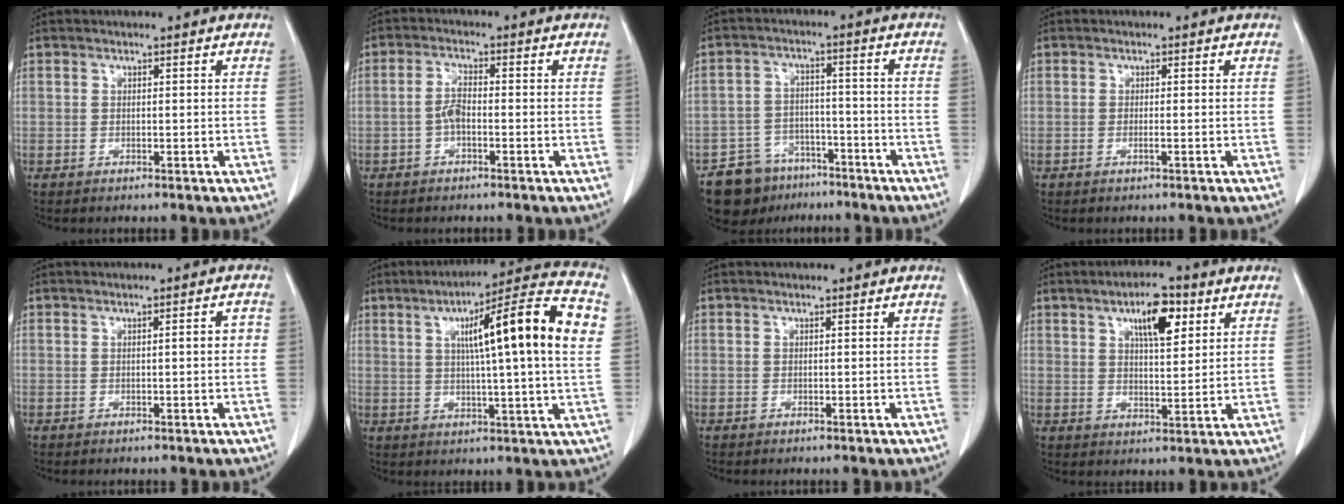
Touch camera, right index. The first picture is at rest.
{"total": 2.7, "force": [-0.7, 0.9, 2.5], "torque": [-0.050, 0.007, -0.012]}
{"total": 9.2, "force": [-7.0, 5.8, 1.5], "torque": [-0.027, 0.022, -0.110]}
{"total": 0.6, "force": [-0.1, -0.1, 0.6], "torque": [-0.011, 0.001, 0.002]}
{"total": 2.0, "force": [0.0, 0.4, 1.9], "torque": [-0.026, 0.005, 0.000]}
{"total": 17.8, "force": [4.1, 0.0, 17.3], "torque": [-0.250, 0.022, 0.050]}
{"total": 0.0}
{"total": 7.7, "force": [3.7, 2.3, 6.3], "torque": [-0.106, 0.006, 0.060]}